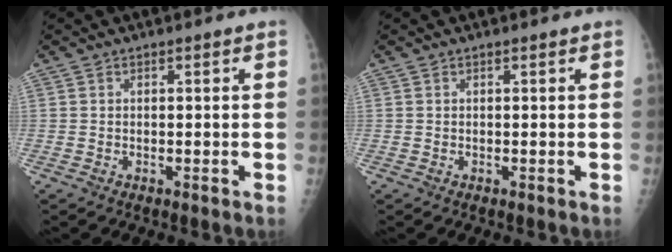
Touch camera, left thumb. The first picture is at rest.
{"total": 0.0}